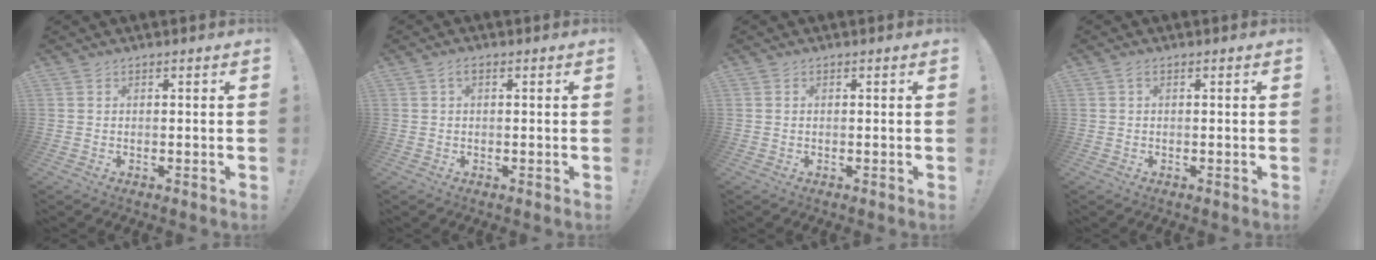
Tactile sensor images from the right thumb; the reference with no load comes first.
{"total": 1.5, "force": [0.2, 0.7, 1.3], "torque": [-0.026, 0.004, 0.002]}
{"total": 0.0}
{"total": 1.0, "force": [0.1, 0.3, 1.0], "torque": [-0.020, 0.002, 0.001]}